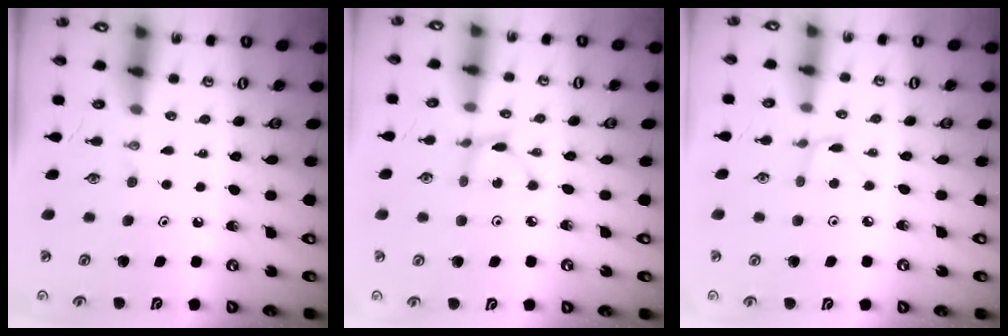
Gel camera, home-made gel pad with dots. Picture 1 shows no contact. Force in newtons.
{"total": 2.2, "press": 2.2, "slide": 0.1}
{"total": 2.0, "press": 2.0, "slide": 0.2}